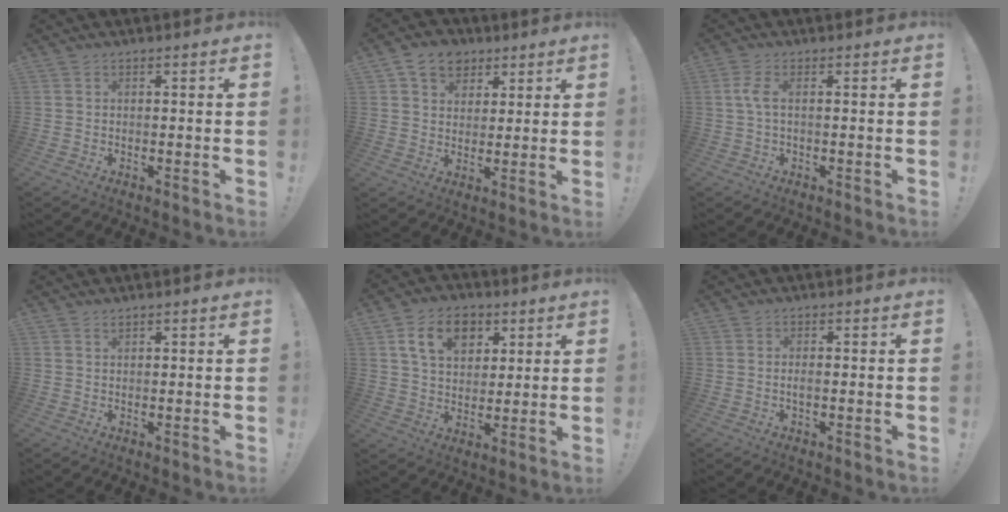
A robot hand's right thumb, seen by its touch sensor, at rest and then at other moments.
{"total": 9.3, "force": [4.9, 7.1, 3.5], "torque": [-0.051, -0.017, 0.095]}
{"total": 3.7, "force": [0.3, 0.9, 3.6], "torque": [-0.066, 0.005, 0.004]}
{"total": 0.8, "force": [0.7, 0.2, 0.3], "torque": [-0.003, -0.001, 0.013]}
{"total": 12.4, "force": [5.4, 8.6, 7.0], "torque": [-0.102, -0.010, 0.100]}
{"total": 1.4, "force": [-0.5, 0.2, 1.3], "torque": [-0.030, 0.005, -0.009]}